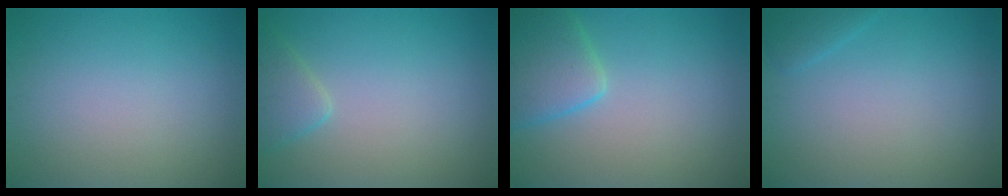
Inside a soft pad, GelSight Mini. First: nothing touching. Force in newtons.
{"total": 2.3, "press": 2.2, "slide": 0.2}
{"total": 4.2, "press": 4.2, "slide": 0.4}
{"total": 1.1, "press": 1.1, "slide": 0.1}